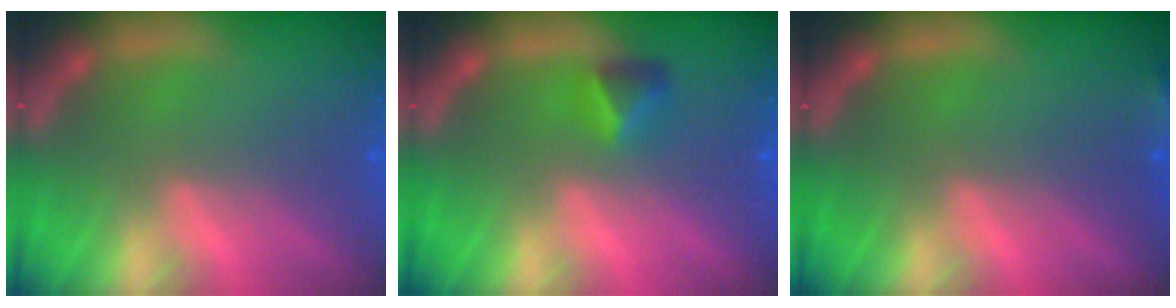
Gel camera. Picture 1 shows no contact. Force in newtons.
{"total": 1.9}
{"total": 1.4}